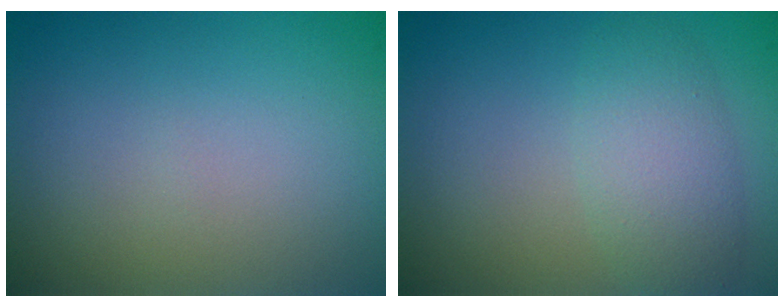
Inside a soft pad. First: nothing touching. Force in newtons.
{"total": 3.2, "press": 3.2, "slide": 0.1}